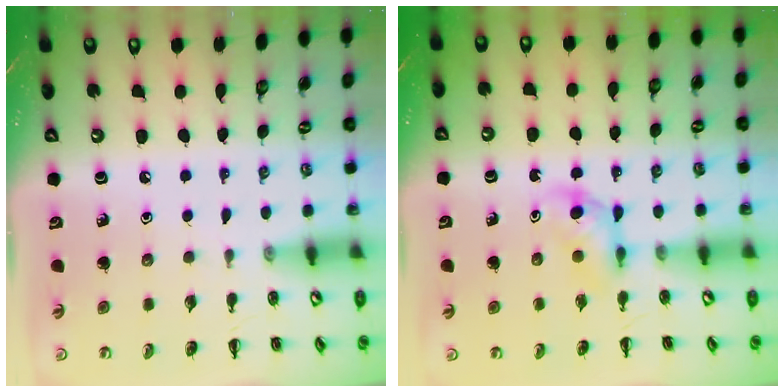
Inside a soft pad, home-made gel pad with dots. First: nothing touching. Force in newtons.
{"total": 3.5, "press": 3.2, "slide": 1.5}